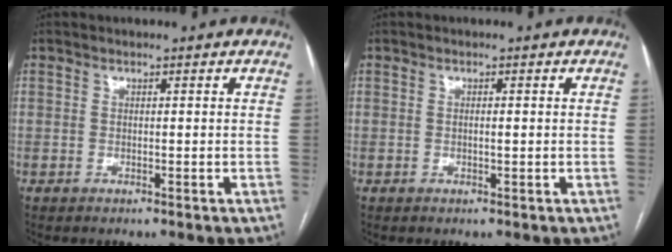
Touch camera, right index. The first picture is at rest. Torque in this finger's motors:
{"motor_torque": [-0.02, 0.00, -0.04, 0.00]}